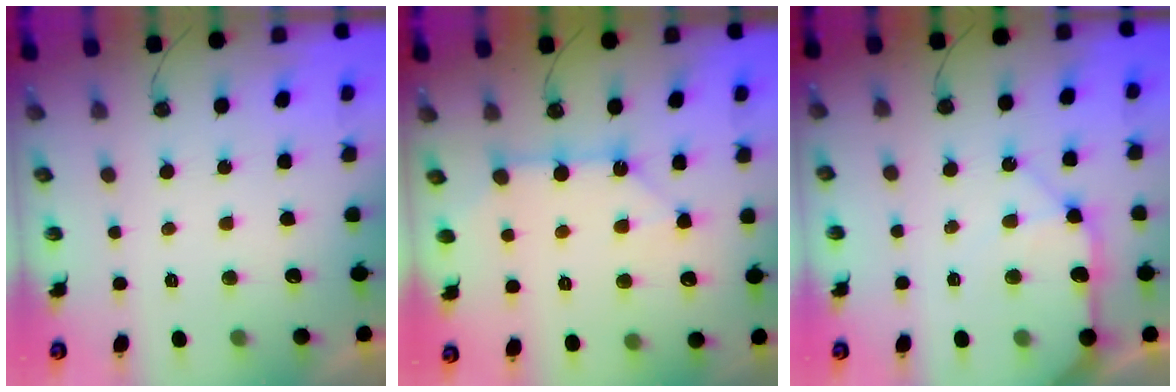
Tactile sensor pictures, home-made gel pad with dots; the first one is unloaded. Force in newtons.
{"total": 8.8, "press": 8.8, "slide": 0.8}
{"total": 13.1, "press": 13.0, "slide": 1.8}